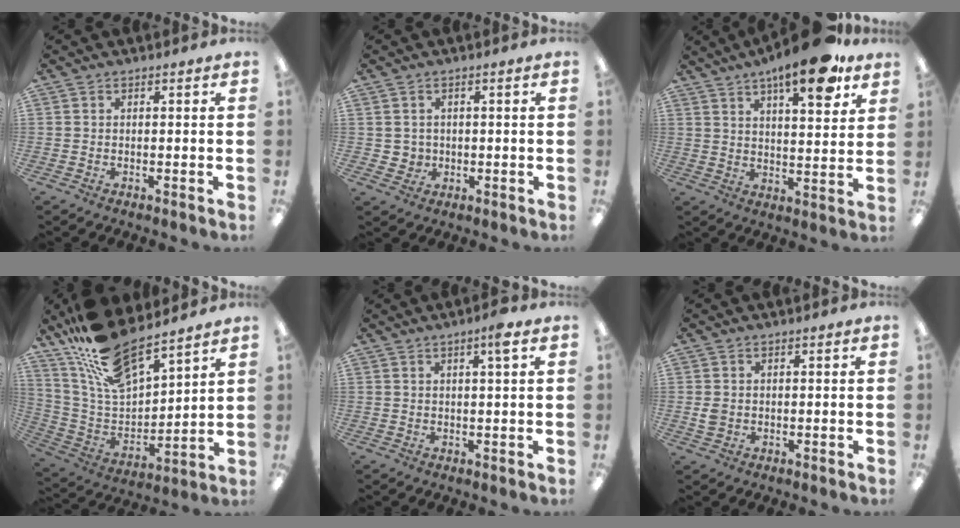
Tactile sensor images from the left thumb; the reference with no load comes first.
{"total": 2.6, "force": [0.7, 2.5, 0.1], "torque": [-0.010, 0.004, 0.012]}
{"total": 14.0, "force": [9.5, 4.0, 9.5], "torque": [-0.131, -0.051, 0.151]}
{"total": 18.1, "force": [15.1, 5.6, 8.3], "torque": [-0.187, -0.091, 0.274]}
{"total": 3.6, "force": [2.0, 0.3, 3.0], "torque": [-0.048, -0.004, 0.028]}
{"total": 2.3, "force": [0.1, 1.9, 1.2], "torque": [-0.015, 0.002, 0.000]}